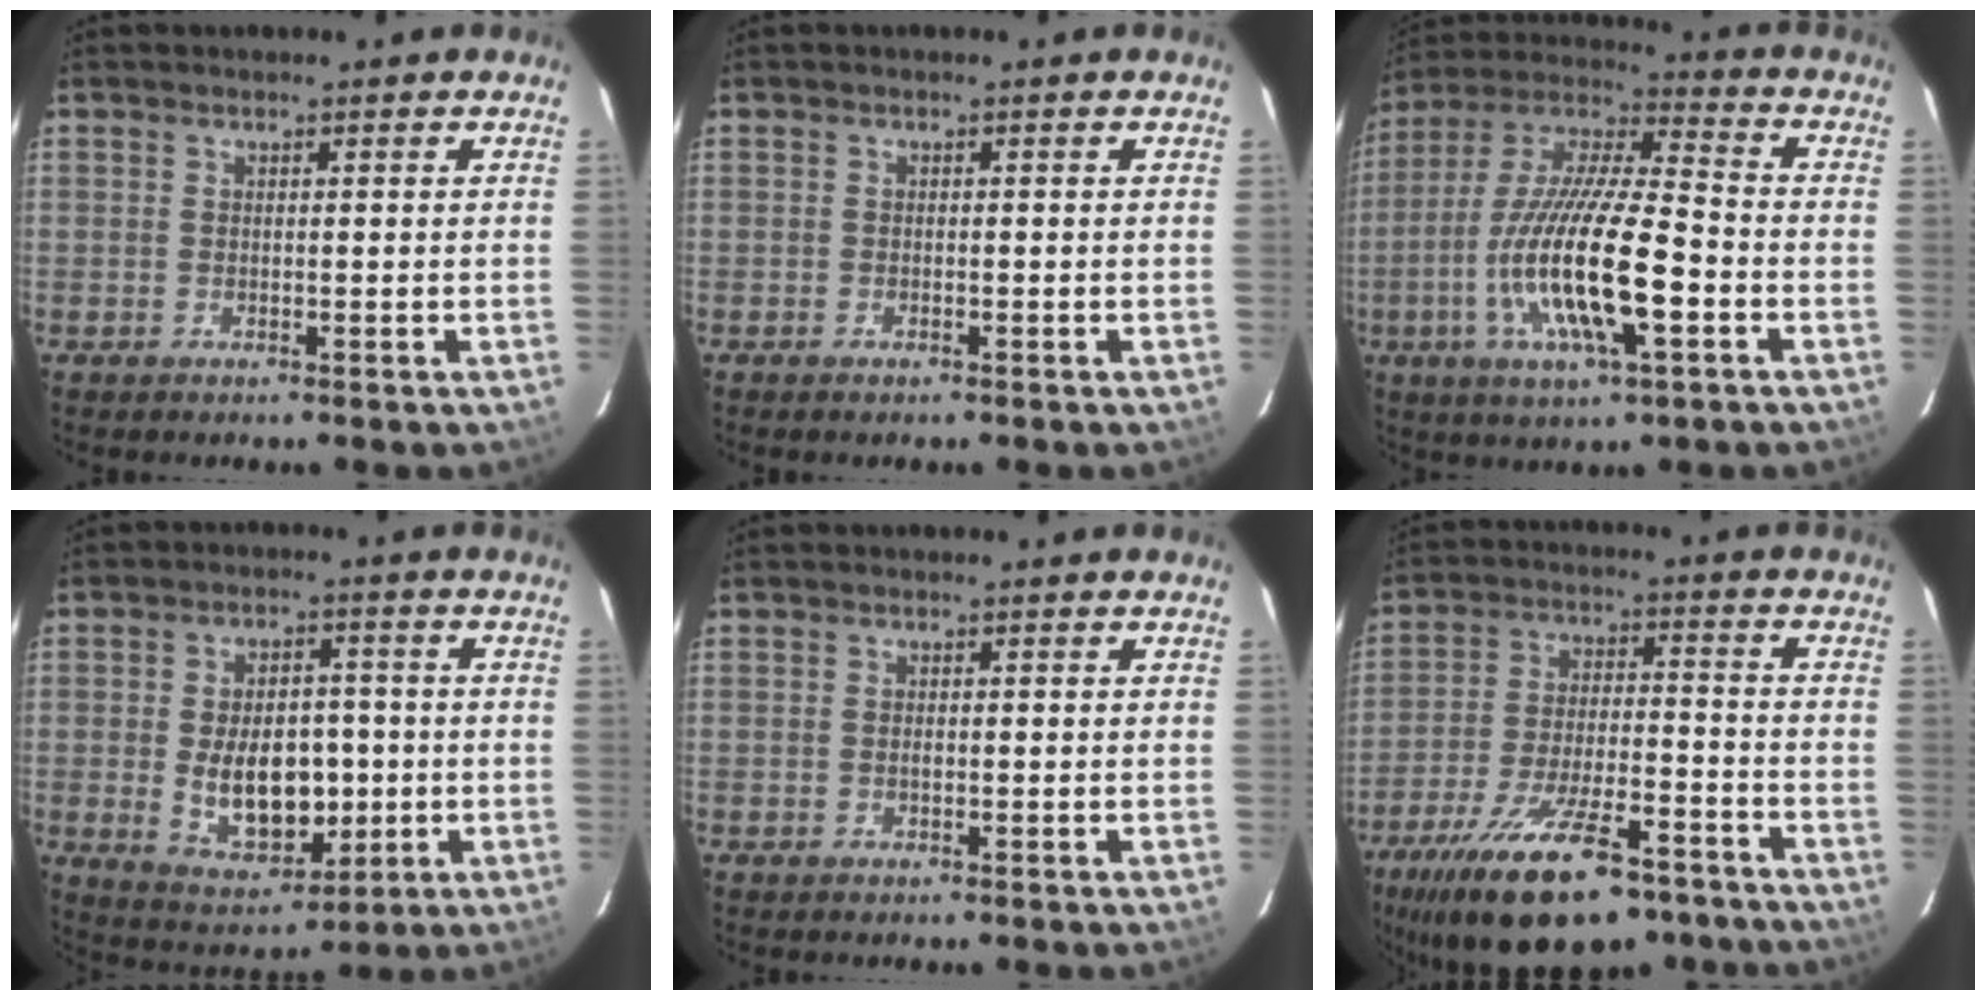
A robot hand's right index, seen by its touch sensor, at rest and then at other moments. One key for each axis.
{"total": 0.7, "fx": -0.6, "fy": 0.3, "fz": 0.1, "tx": -0.004, "ty": -0.003, "tz": -0.011}
{"total": 19.7, "fx": -5.8, "fy": 4.6, "fz": 18.3, "tx": -0.356, "ty": -0.017, "tz": -0.112}
{"total": 12.6, "fx": -1.4, "fy": 7.7, "fz": 9.9, "tx": -0.187, "ty": 0.001, "tz": 0.000}
{"total": 0.6, "fx": -0.1, "fy": 0.3, "fz": 0.5, "tx": -0.008, "ty": 0.003, "tz": 0.000}
{"total": 21.8, "fx": -15.3, "fy": 7.8, "fz": 13.3, "tx": -0.253, "ty": -0.032, "tz": -0.236}